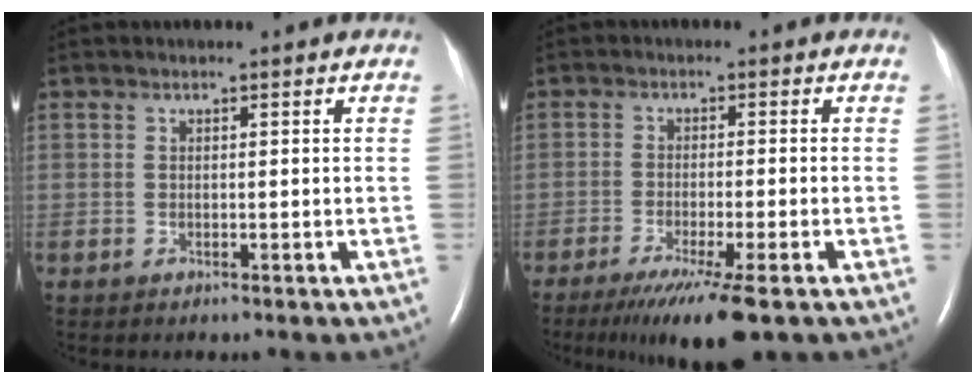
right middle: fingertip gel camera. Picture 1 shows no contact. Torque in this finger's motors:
{"motor_torque": [1.07, -0.82, 0.23, 0.13]}